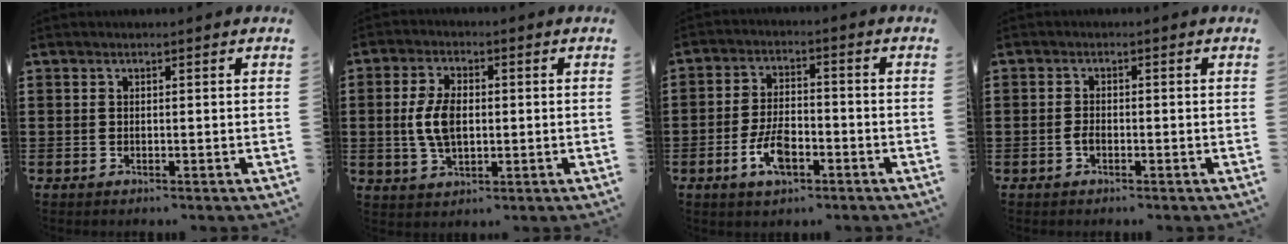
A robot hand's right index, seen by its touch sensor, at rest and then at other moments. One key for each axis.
{"total": 6.6, "fx": 0.1, "fy": 3.6, "fz": 5.6, "tx": -0.130, "ty": 0.004, "tz": -0.003}
{"total": 6.6, "fx": -2.8, "fy": 3.0, "fz": 5.2, "tx": -0.119, "ty": -0.002, "tz": -0.056}
{"total": 1.4, "fx": -0.7, "fy": 0.7, "fz": 1.0, "tx": -0.029, "ty": -0.007, "tz": -0.013}